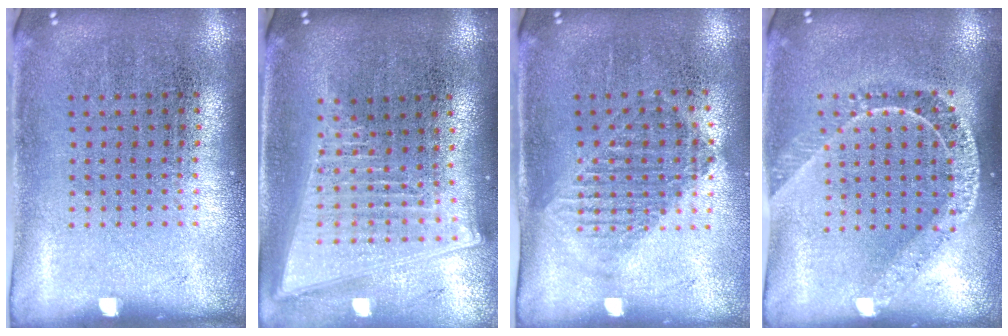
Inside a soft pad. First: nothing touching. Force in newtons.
{"total": 2.1, "press": 1.7, "slide": 1.1}
{"total": 1.3, "press": 1.1, "slide": 0.6}
{"total": 1.7, "press": 1.4, "slide": 1.0}